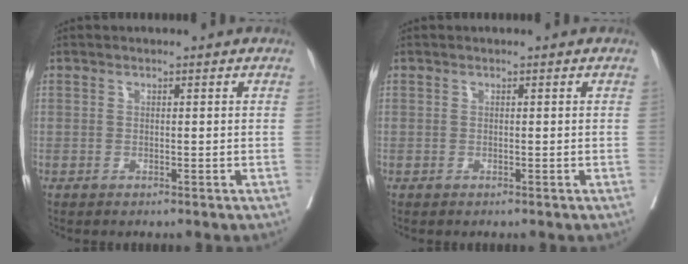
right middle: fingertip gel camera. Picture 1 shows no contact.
{"total": 0.0}